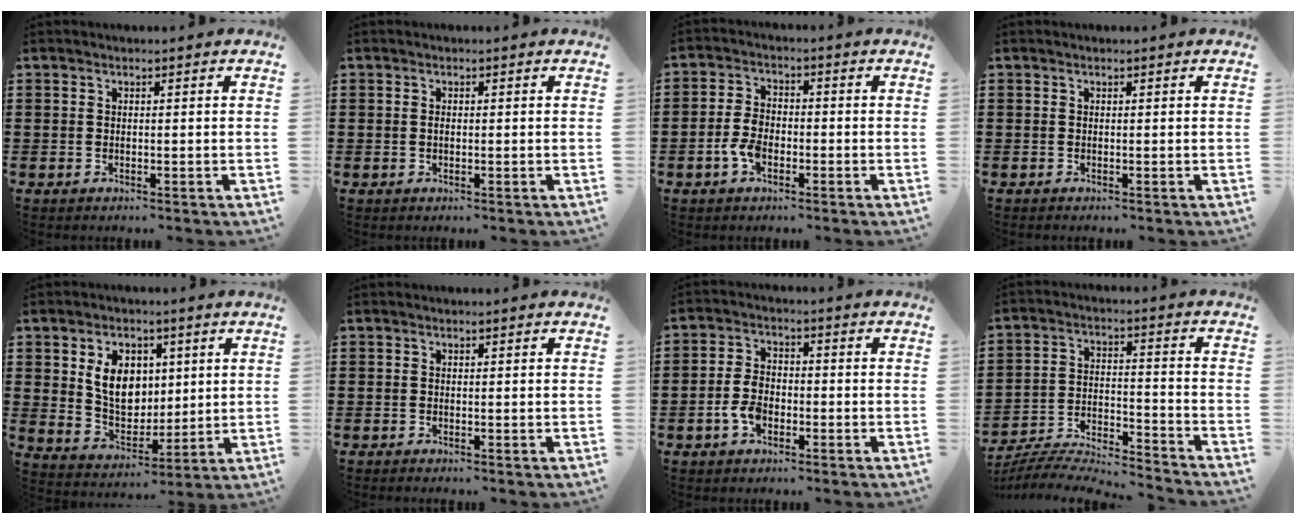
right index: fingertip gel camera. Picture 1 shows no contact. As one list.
[{"total": 0.6, "force": [0.0, 0.3, 0.6], "torque": [-0.013, -0.001, -0.001]}, {"total": 4.5, "force": [-1.7, 2.7, 3.1], "torque": [-0.083, -0.002, -0.039]}, {"total": 0.0}, {"total": 8.0, "force": [2.0, 6.0, 4.9], "torque": [-0.091, 0.010, 0.033]}, {"total": 0.0}, {"total": 4.6, "force": [-1.8, 2.8, 3.1], "torque": [-0.084, -0.002, -0.042]}, {"total": 6.9, "force": [-6.7, 0.4, 1.5], "torque": [-0.037, 0.000, -0.137]}]